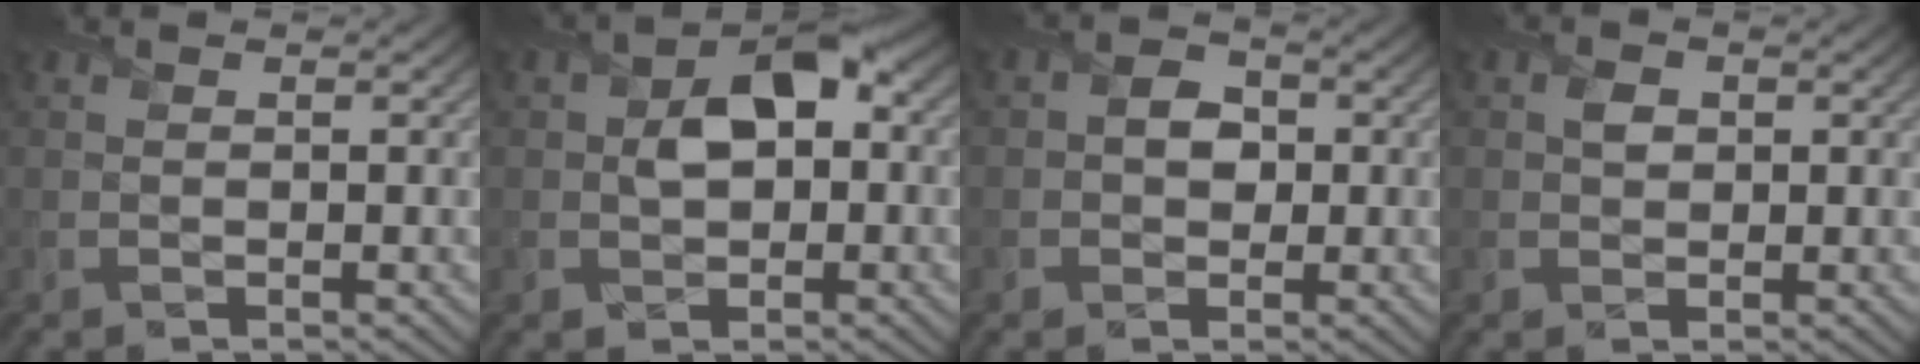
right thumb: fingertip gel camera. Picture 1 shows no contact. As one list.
[{"total": 6.3, "force": [0.4, 4.1, 4.7], "torque": [-0.074, 0.006, 0.004]}, {"total": 3.6, "force": [0.1, 3.1, 1.9], "torque": [-0.028, -0.001, -0.014]}, {"total": 1.8, "force": [0.4, 1.5, 0.9], "torque": [-0.018, -0.002, 0.005]}]